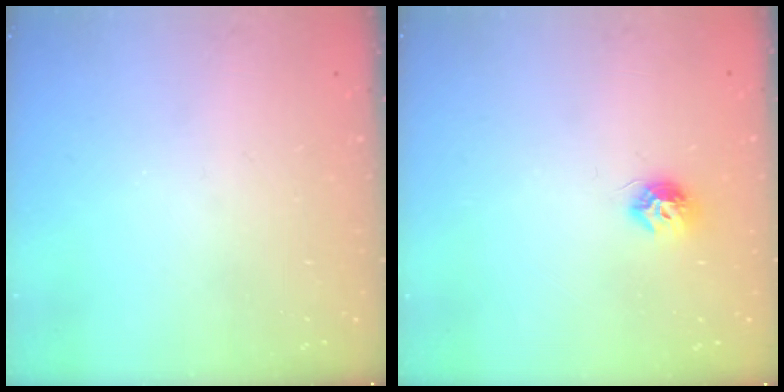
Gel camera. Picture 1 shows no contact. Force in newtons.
{"total": 7.0, "press": 6.9, "slide": 0.5}